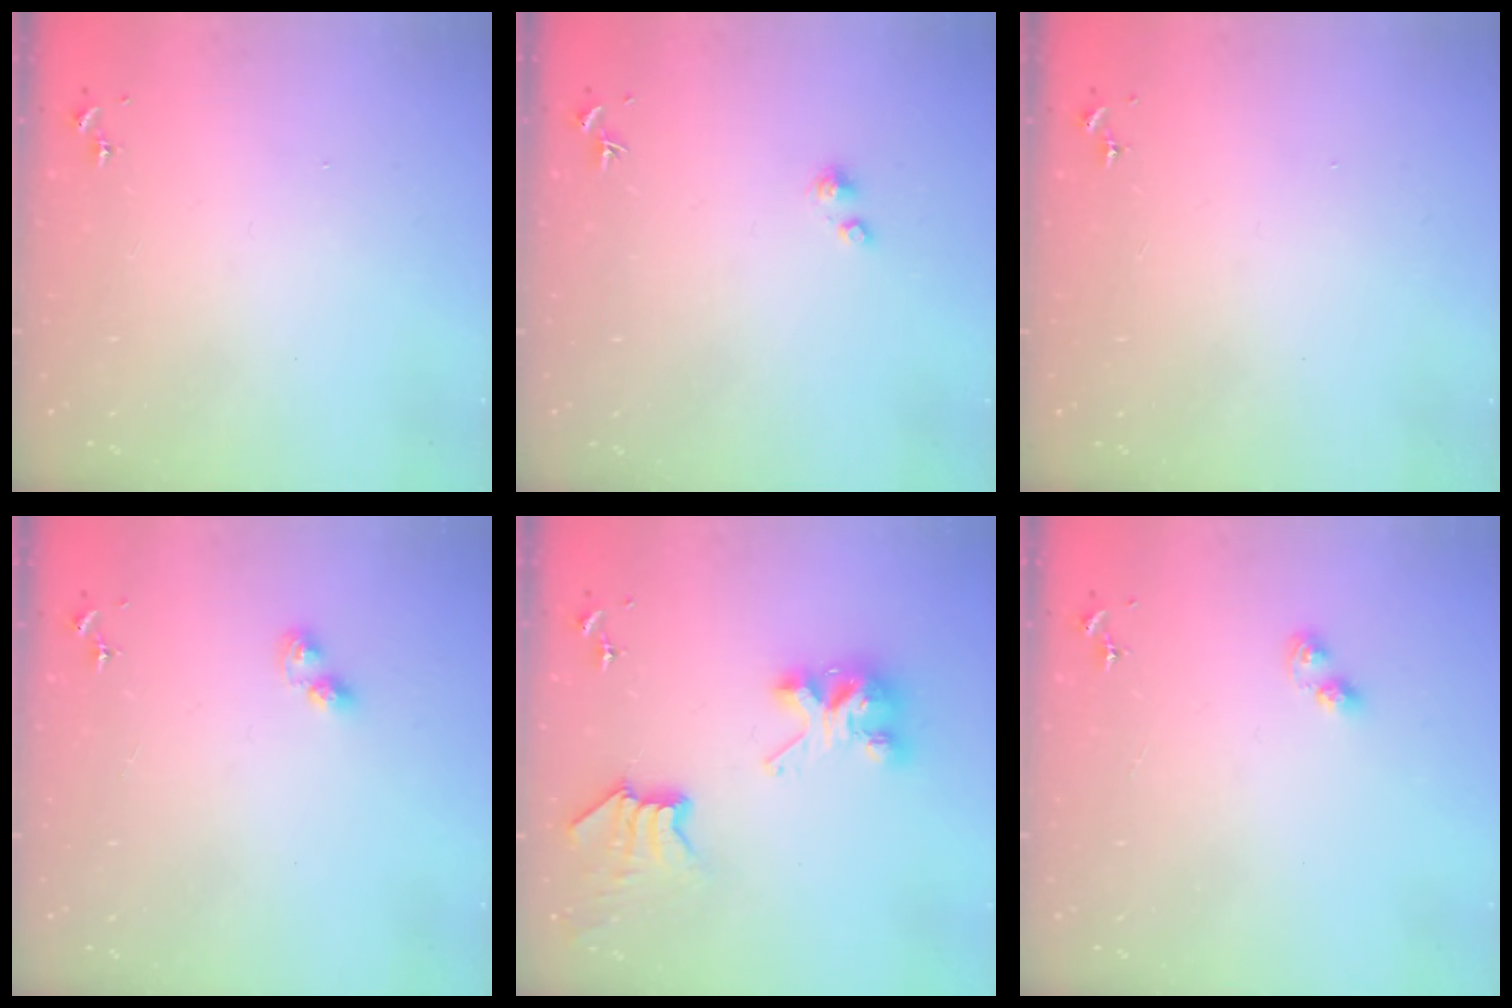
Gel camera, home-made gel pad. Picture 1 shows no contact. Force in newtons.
{"total": 2.2, "press": 2.2, "slide": 0.2}
{"total": 0.0}
{"total": 3.7, "press": 3.7, "slide": 0.4}
{"total": 10.5, "press": 10.5, "slide": 0.8}
{"total": 3.6, "press": 3.6, "slide": 0.4}